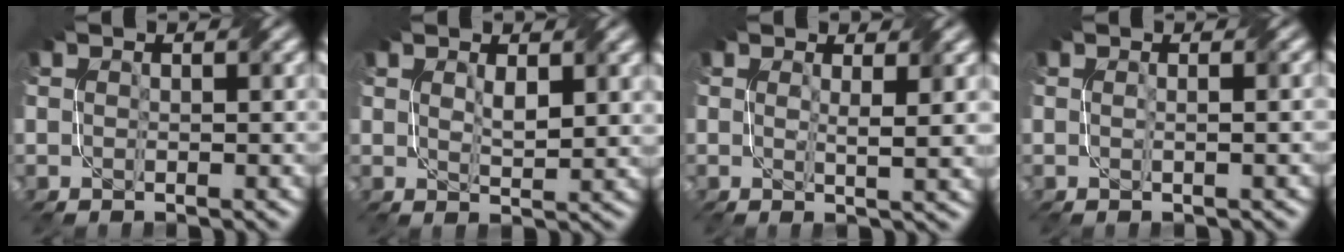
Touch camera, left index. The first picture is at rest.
{"total": 2.0, "force": [0.8, 0.6, 1.7], "torque": [-0.035, -0.002, 0.021]}
{"total": 2.5, "force": [0.9, 0.4, 2.4], "torque": [-0.033, -0.005, 0.012]}
{"total": 1.7, "force": [0.2, 0.6, 1.6], "torque": [-0.017, 0.001, -0.011]}